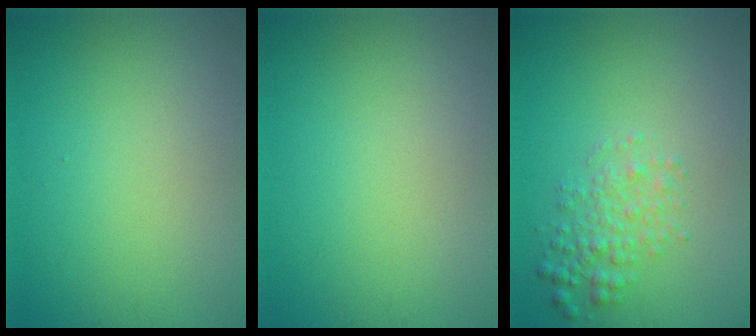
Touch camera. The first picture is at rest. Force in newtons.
{"total": 0.0}
{"total": 2.4, "press": 2.4, "slide": 0.1}